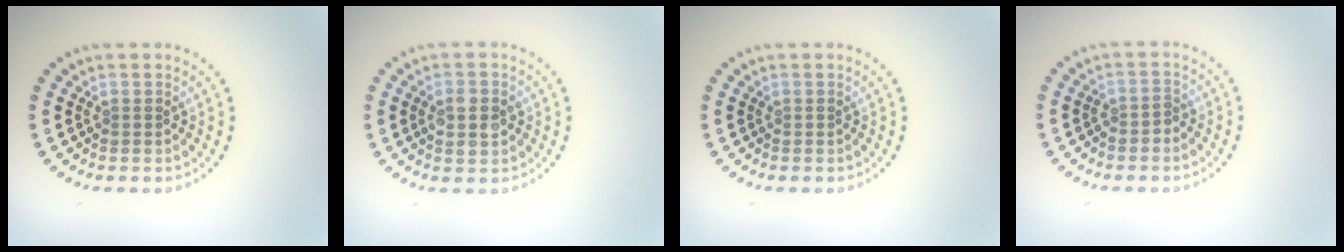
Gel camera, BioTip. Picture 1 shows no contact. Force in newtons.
{"total": 2.8, "press": 2.8, "slide": 0.3}
{"total": 0.0}
{"total": 1.1, "press": 0.9, "slide": 0.5}